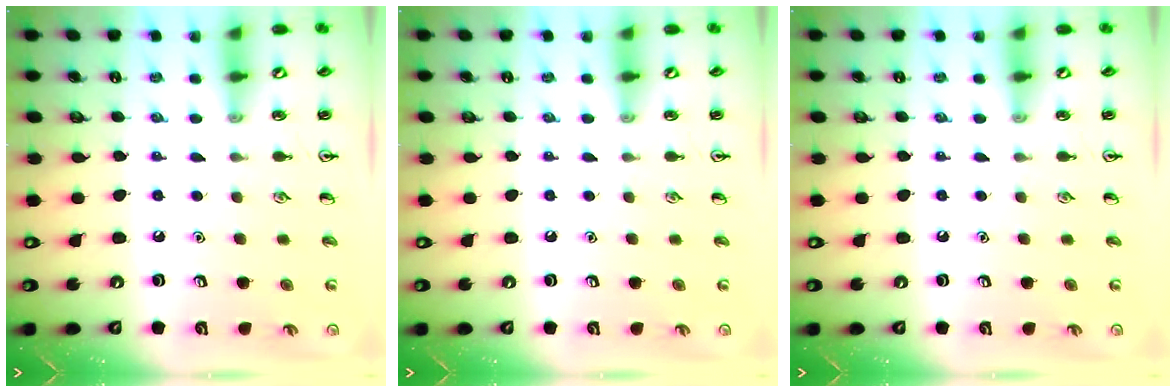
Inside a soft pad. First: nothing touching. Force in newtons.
{"total": 0.0}
{"total": 0.0}